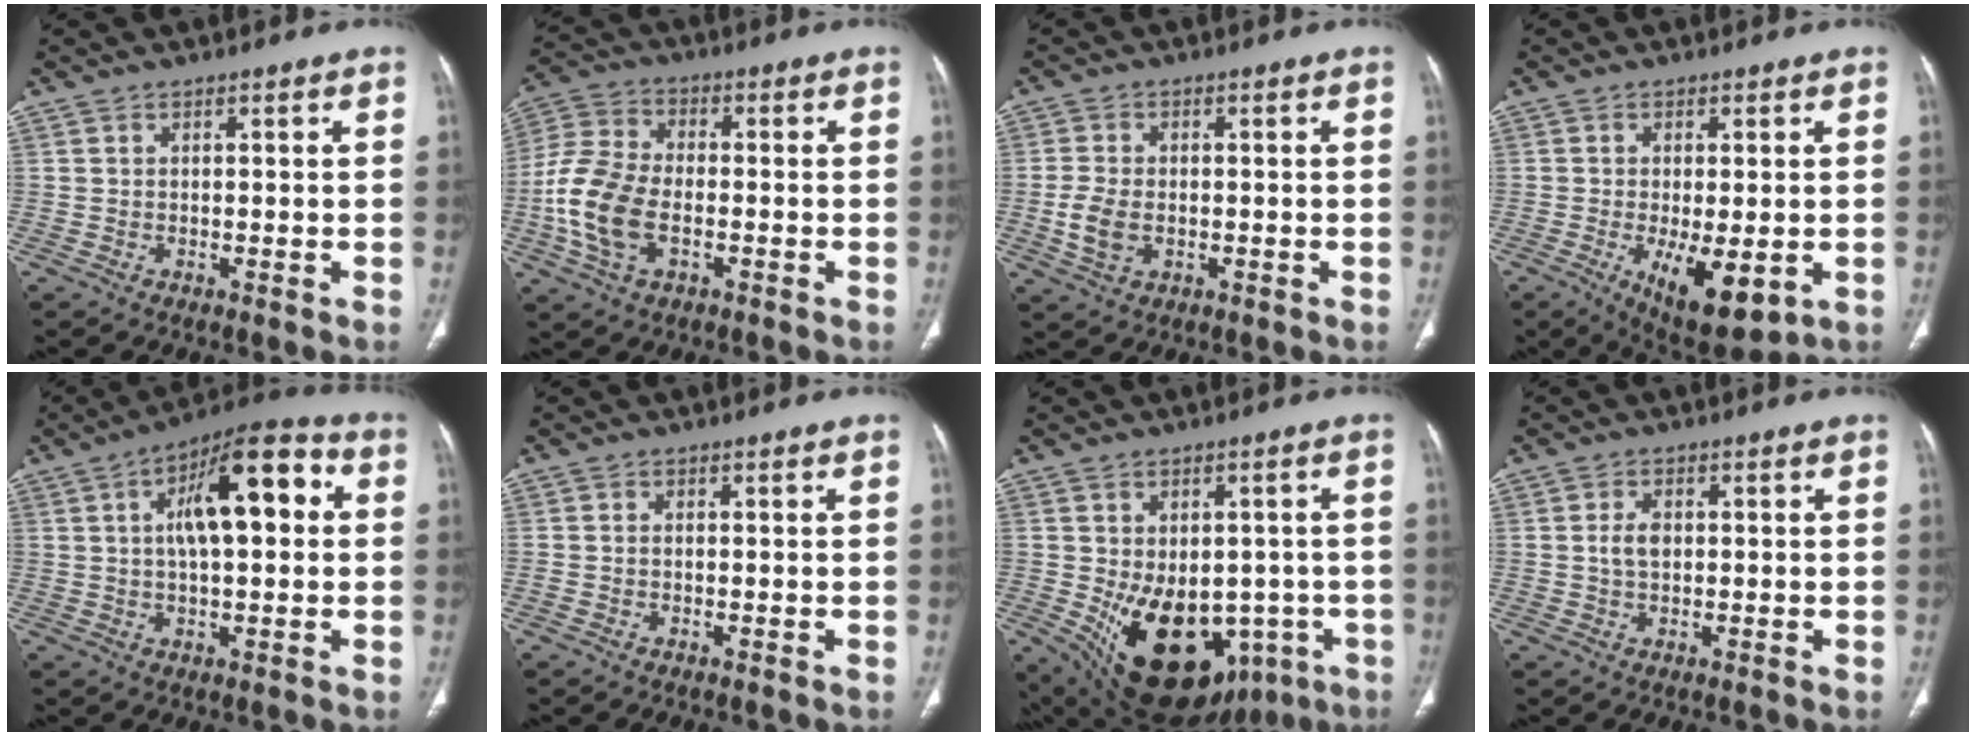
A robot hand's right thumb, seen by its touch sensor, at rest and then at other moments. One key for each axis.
{"total": 12.9, "fx": -3.0, "fy": 7.6, "fz": 10.1, "tx": -0.223, "ty": 0.017, "tz": -0.063}
{"total": 5.7, "fx": -1.0, "fy": 3.7, "fz": 4.2, "tx": -0.093, "ty": 0.000, "tz": -0.016}
{"total": 10.2, "fx": -2.9, "fy": 4.1, "fz": 8.9, "tx": -0.134, "ty": -0.019, "tz": -0.031}
{"total": 15.3, "fx": 3.0, "fy": 6.2, "fz": 13.6, "tx": -0.197, "ty": 0.026, "tz": 0.040}
{"total": 0.7, "fx": -0.2, "fy": 0.5, "fz": 0.5, "tx": -0.016, "ty": 0.001, "tz": -0.004}
{"total": 21.1, "fx": -6.3, "fy": 13.8, "fz": 14.7, "tx": -0.209, "ty": -0.006, "tz": -0.055}
{"total": 3.1, "fx": 0.2, "fy": 2.0, "fz": 2.4, "tx": -0.047, "ty": 0.003, "tz": 0.004}